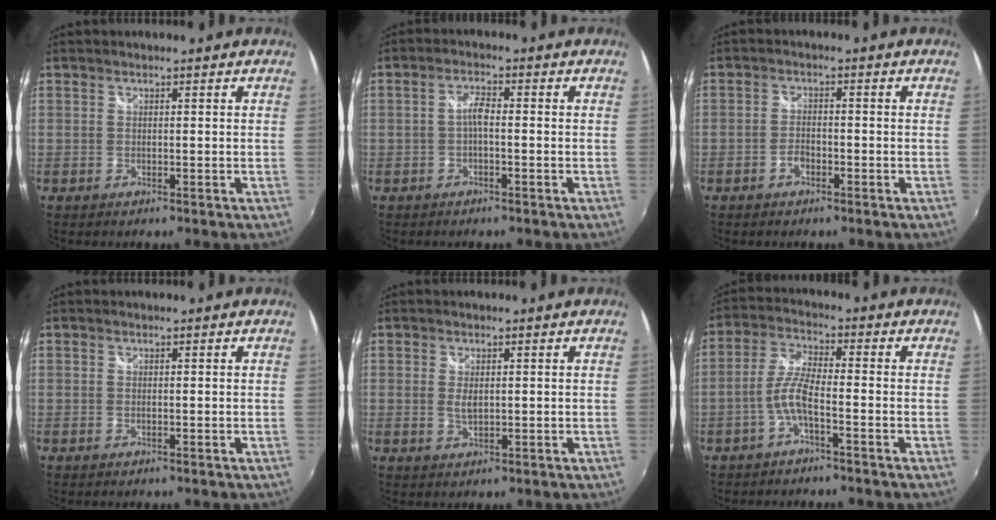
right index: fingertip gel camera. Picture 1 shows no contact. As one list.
[{"total": 2.5, "force": [-0.8, 0.6, 2.3], "torque": [-0.049, 0.007, -0.016]}, {"total": 2.5, "force": [-1.5, 1.3, 1.5], "torque": [-0.035, 0.003, -0.031]}, {"total": 0.0}, {"total": 2.4, "force": [0.1, 1.1, 2.1], "torque": [-0.038, -0.003, 0.003]}, {"total": 5.3, "force": [-2.5, 0.9, 4.6], "torque": [-0.105, 0.010, -0.049]}]